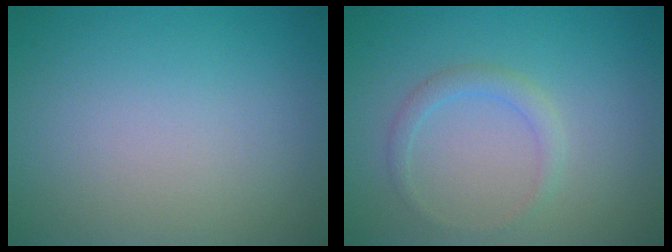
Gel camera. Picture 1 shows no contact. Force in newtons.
{"total": 1.6, "press": 1.6, "slide": 0.2}